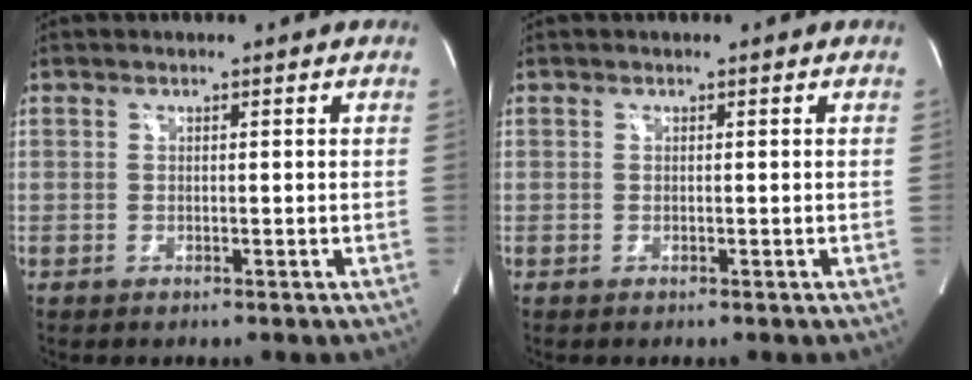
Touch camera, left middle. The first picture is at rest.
{"total": 0.0}